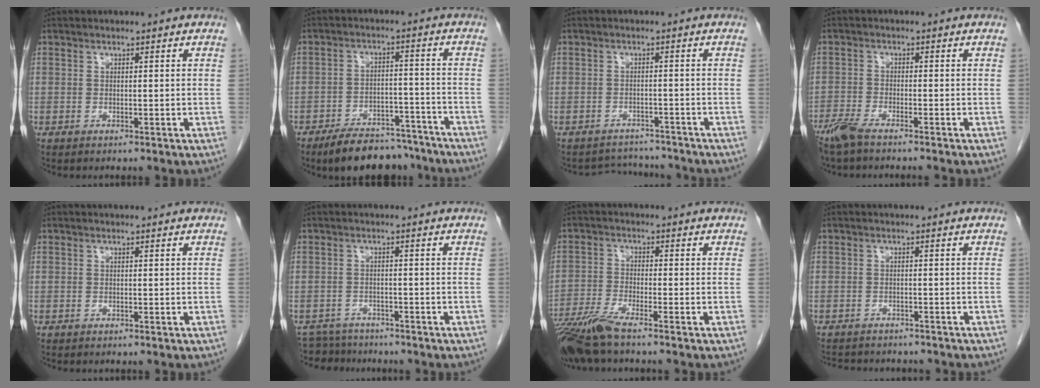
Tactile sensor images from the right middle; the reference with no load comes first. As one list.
[{"total": 11.5, "force": [-9.8, 4.5, 3.9], "torque": [-0.043, 0.017, -0.147]}, {"total": 4.7, "force": [-4.4, 1.3, -0.9], "torque": [0.011, 0.013, -0.063]}, {"total": 4.8, "force": [-4.0, 0.3, 2.7], "torque": [-0.055, -0.012, -0.076]}, {"total": 0.0}, {"total": 5.2, "force": [-4.9, 1.6, -0.4], "torque": [0.009, -0.001, -0.080]}, {"total": 7.5, "force": [-6.0, -0.1, 4.5], "torque": [-0.090, -0.023, -0.115]}, {"total": 8.7, "force": [-7.9, 2.6, 2.4], "torque": [-0.047, 0.000, -0.101]}]